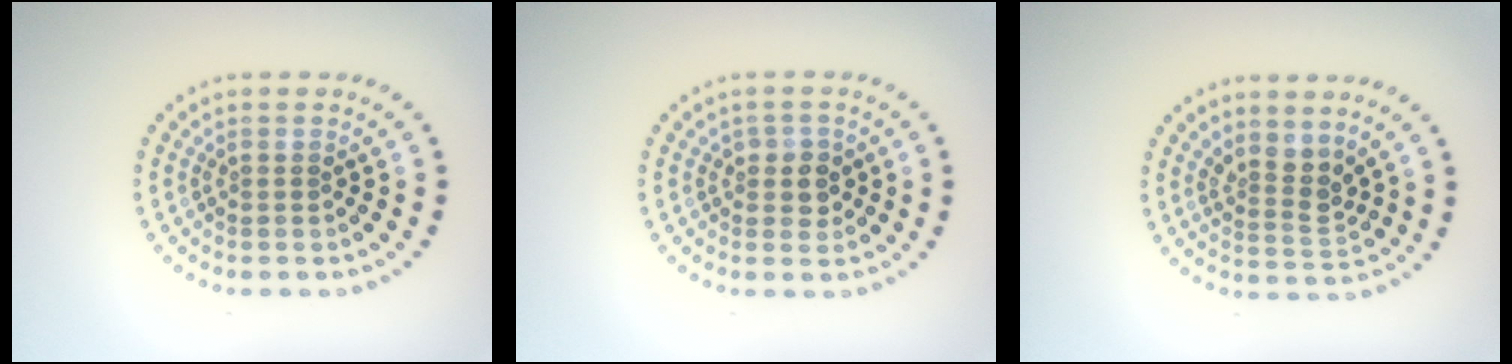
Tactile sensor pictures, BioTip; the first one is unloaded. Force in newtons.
{"total": 2.0, "press": 1.8, "slide": 0.7}
{"total": 2.5, "press": 1.8, "slide": 1.7}